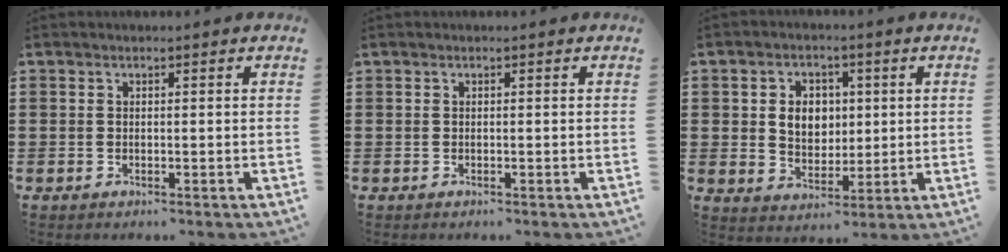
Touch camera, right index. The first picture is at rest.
{"total": 0.0}
{"total": 5.5, "force": [0.9, 4.5, 3.1], "torque": [-0.062, 0.008, 0.009]}